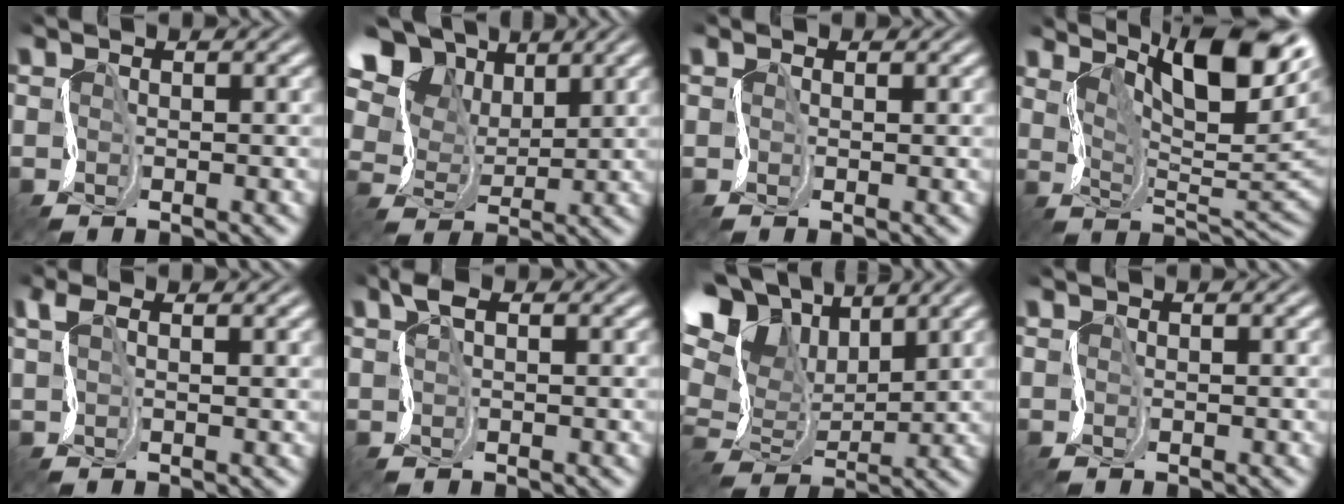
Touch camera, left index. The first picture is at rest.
{"total": 11.9, "force": [7.2, 8.1, 4.9], "torque": [-0.121, 0.031, 0.127]}
{"total": 1.0, "force": [0.4, 0.6, -0.7], "torque": [0.020, 0.004, 0.006]}
{"total": 13.7, "force": [7.4, 5.1, 10.3], "torque": [-0.134, 0.025, 0.111]}
{"total": 2.1, "force": [1.6, 1.0, 1.0], "torque": [-0.022, 0.010, 0.025]}
{"total": 1.6, "force": [1.1, 0.9, 0.6], "torque": [-0.011, 0.010, 0.017]}
{"total": 11.6, "force": [6.8, 7.2, 6.1], "torque": [-0.155, 0.034, 0.112]}
{"total": 0.0}